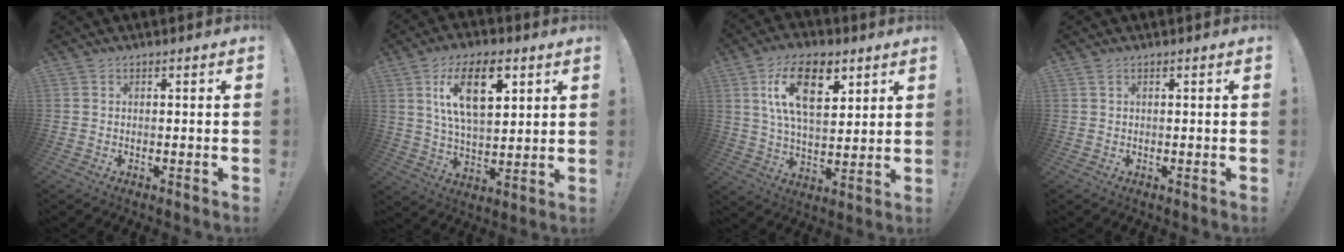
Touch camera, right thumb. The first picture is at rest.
{"total": 16.3, "force": [6.7, 7.8, 12.7], "torque": [-0.222, -0.009, 0.110]}
{"total": 17.4, "force": [7.3, 8.9, 13.0], "torque": [-0.213, -0.012, 0.125]}
{"total": 0.9, "force": [0.5, 0.2, 0.7], "torque": [-0.012, 0.000, 0.008]}